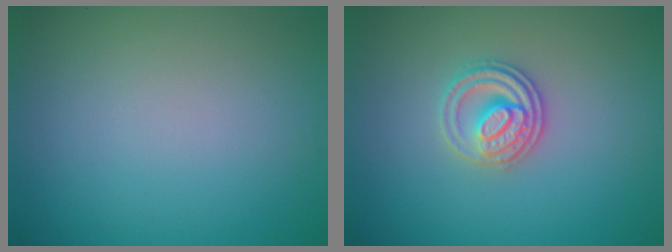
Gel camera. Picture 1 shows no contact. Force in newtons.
{"total": 2.8, "press": 2.6, "slide": 1.0}